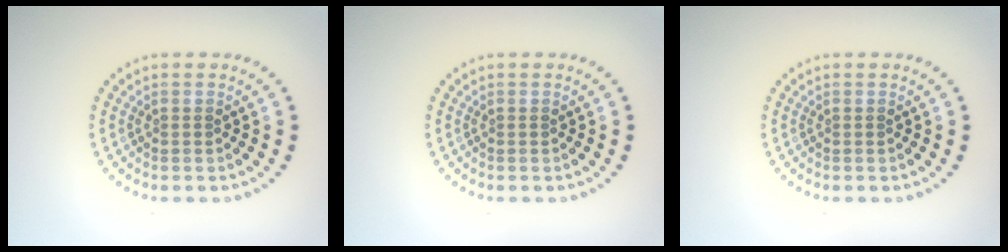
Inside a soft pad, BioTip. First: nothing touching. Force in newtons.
{"total": 0.0}
{"total": 0.0}